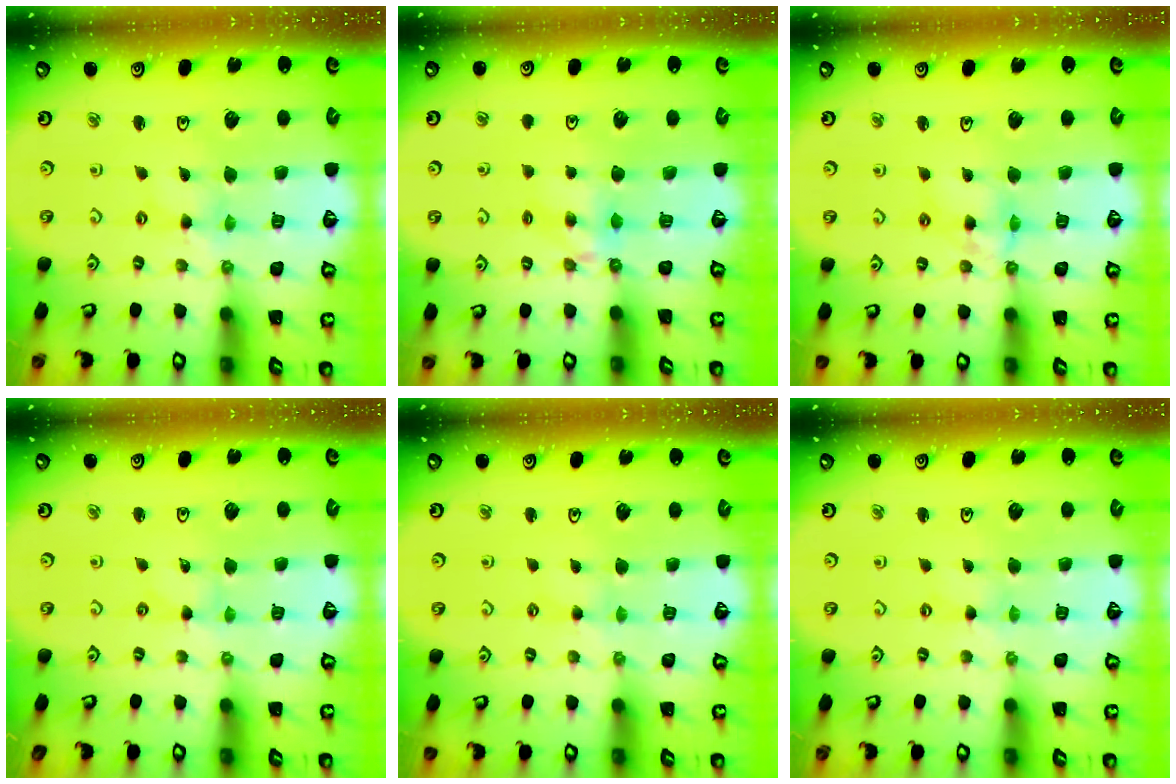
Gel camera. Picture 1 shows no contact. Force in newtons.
{"total": 4.9, "press": 4.8, "slide": 0.7}
{"total": 7.6, "press": 7.6, "slide": 0.5}
{"total": 0.0}
{"total": 1.2, "press": 1.2, "slide": 0.3}
{"total": 0.6, "press": 0.5, "slide": 0.1}